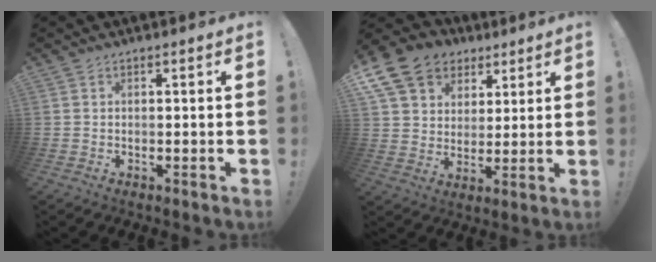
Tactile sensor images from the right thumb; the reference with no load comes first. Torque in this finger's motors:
{"motor_torque": [2.22, 2.79, 1.84, 0.93, 0.38]}